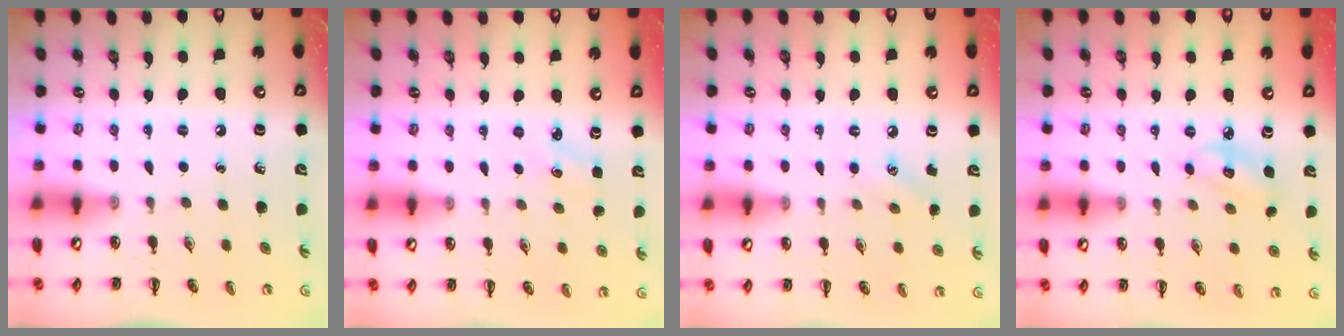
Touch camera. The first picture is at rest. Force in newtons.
{"total": 2.0, "press": 1.9, "slide": 0.6}
{"total": 5.9, "press": 5.7, "slide": 1.5}
{"total": 4.5, "press": 4.5, "slide": 0.7}